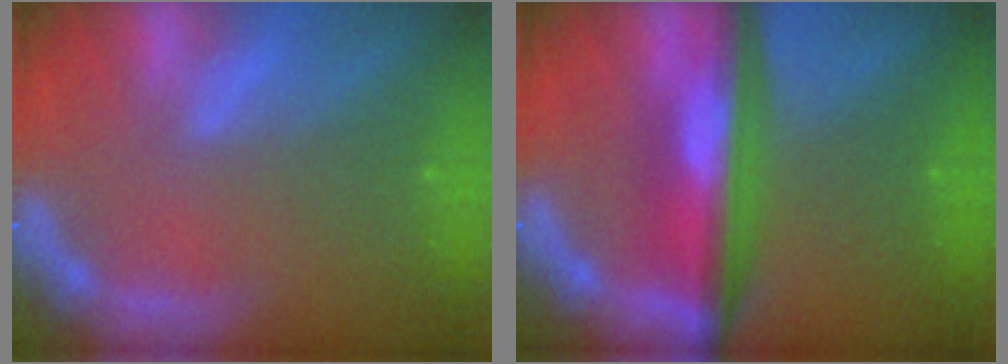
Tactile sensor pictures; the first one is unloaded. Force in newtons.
{"total": 8.1}